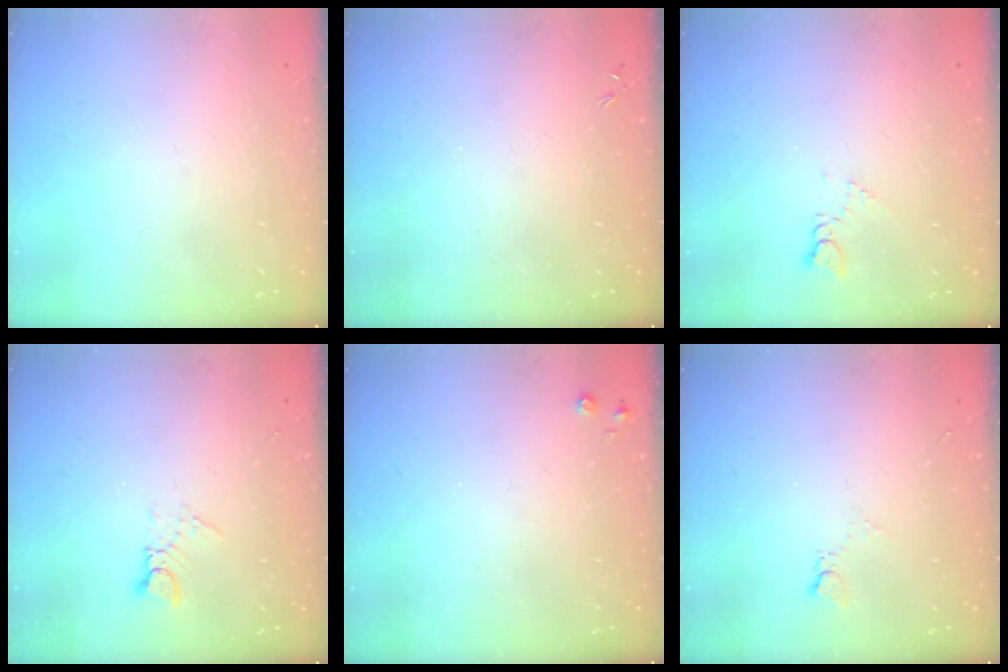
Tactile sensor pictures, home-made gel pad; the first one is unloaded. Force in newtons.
{"total": 0.0}
{"total": 2.6, "press": 2.6, "slide": 0.4}
{"total": 3.3, "press": 3.3, "slide": 0.3}
{"total": 3.3, "press": 3.3, "slide": 0.6}
{"total": 2.5, "press": 2.5, "slide": 0.4}